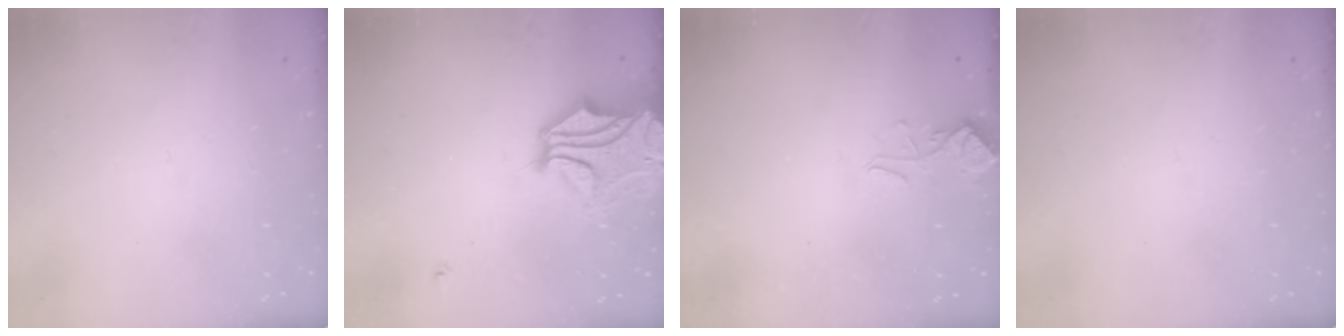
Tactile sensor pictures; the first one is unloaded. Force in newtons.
{"total": 5.4, "press": 5.1, "slide": 1.9}
{"total": 2.5, "press": 2.5, "slide": 0.4}
{"total": 0.0}